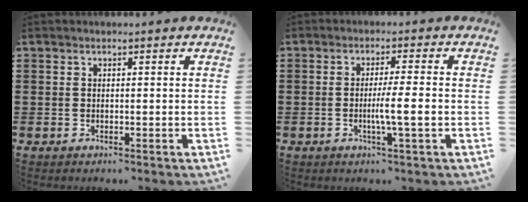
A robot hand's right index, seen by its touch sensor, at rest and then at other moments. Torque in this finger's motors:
{"motor_torque": [1.35, -0.19, 0.17, 0.14]}